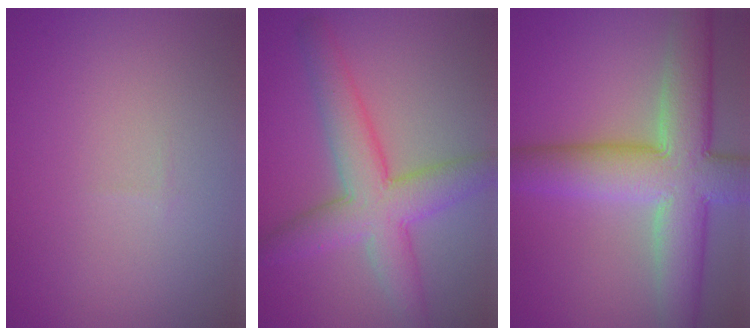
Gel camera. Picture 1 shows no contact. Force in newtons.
{"total": 6.3, "press": 6.3, "slide": 0.2}
{"total": 9.9, "press": 9.9, "slide": 0.5}